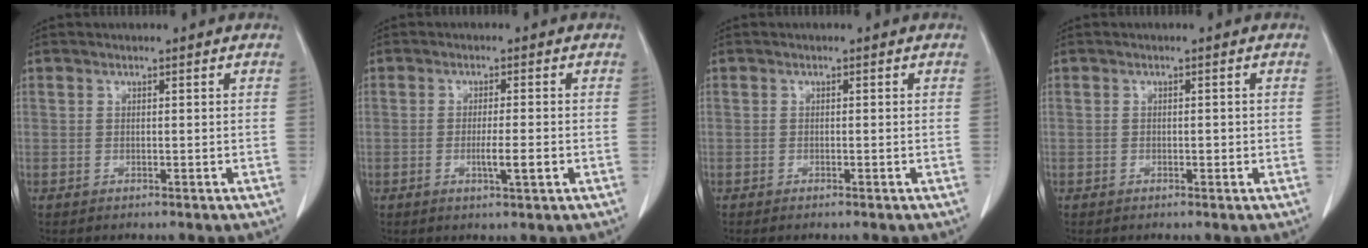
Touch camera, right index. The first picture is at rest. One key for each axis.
{"total": 3.5, "fx": -1.0, "fy": 0.1, "fz": 3.3, "tx": -0.057, "ty": -0.004, "tz": -0.015}
{"total": 0.7, "fx": -0.6, "fy": 0.1, "fz": 0.4, "tx": -0.012, "ty": -0.002, "tz": -0.009}
{"total": 0.8, "fx": -0.2, "fy": 0.5, "fz": 0.6, "tx": -0.009, "ty": 0.001, "tz": -0.004}